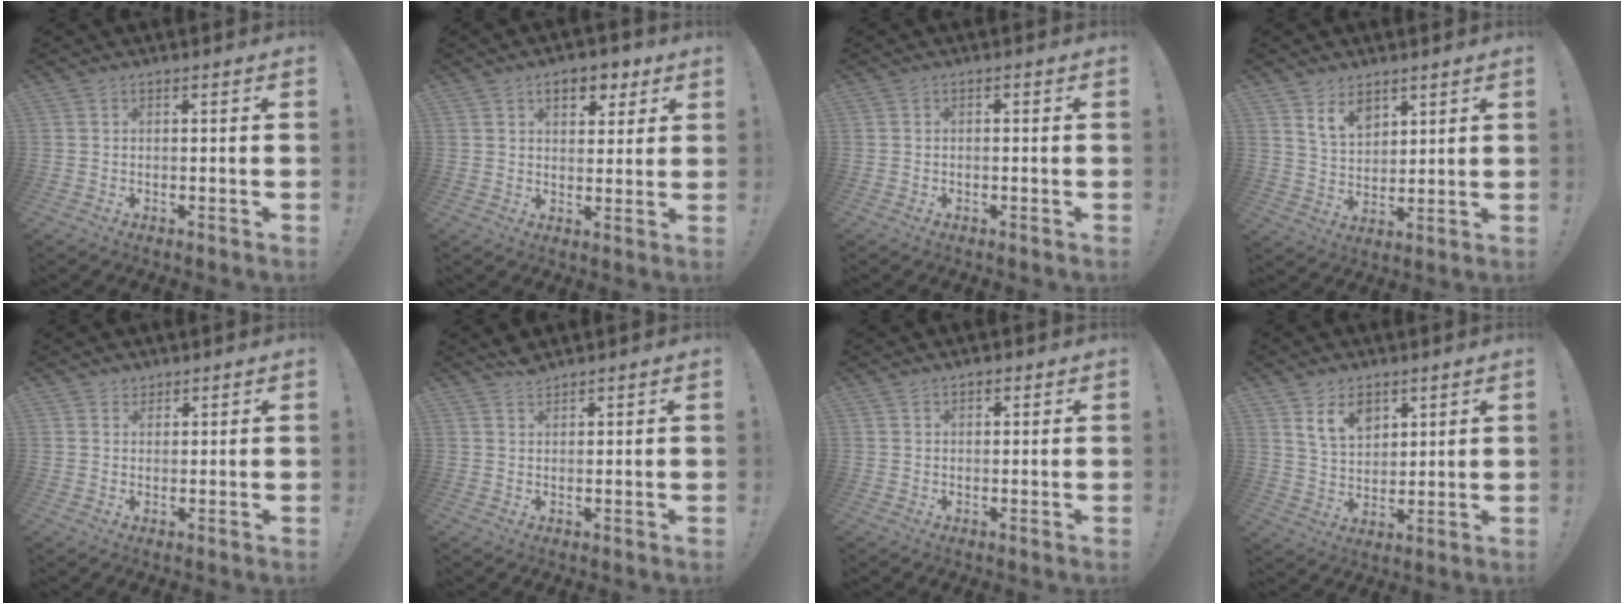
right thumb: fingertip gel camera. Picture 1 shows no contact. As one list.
[{"total": 7.9, "force": [4.0, 4.9, 4.7], "torque": [-0.056, -0.008, 0.069]}, {"total": 0.6, "force": [-0.6, 0.1, 0.0], "torque": [0.001, 0.001, -0.010]}, {"total": 8.0, "force": [5.7, 4.8, 2.8], "torque": [-0.054, -0.033, 0.110]}, {"total": 2.5, "force": [2.0, 1.5, -0.2], "torque": [0.016, -0.012, 0.036]}, {"total": 3.0, "force": [2.8, 0.9, 0.7], "torque": [-0.001, -0.016, 0.048]}, {"total": 1.4, "force": [0.9, 1.0, 0.4], "torque": [-0.001, -0.003, 0.015]}, {"total": 9.5, "force": [6.0, 6.2, 4.0], "torque": [-0.071, -0.029, 0.116]}]